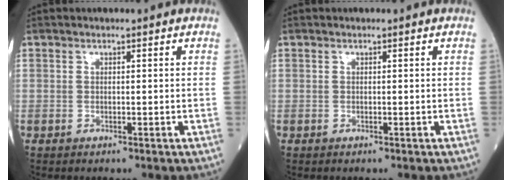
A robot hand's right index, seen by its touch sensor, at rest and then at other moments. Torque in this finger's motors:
{"motor_torque": [0.01, 0.01, 0.00, 0.00]}